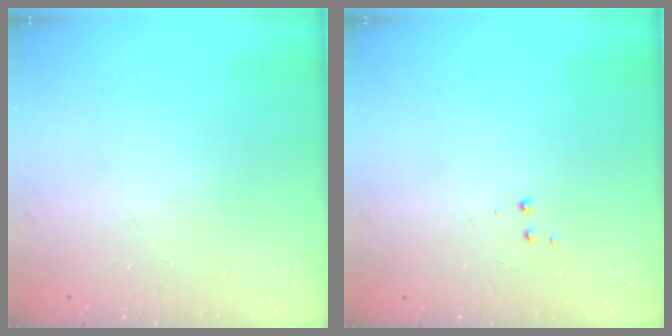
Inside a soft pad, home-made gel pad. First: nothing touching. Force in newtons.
{"total": 3.3, "press": 3.3, "slide": 0.7}